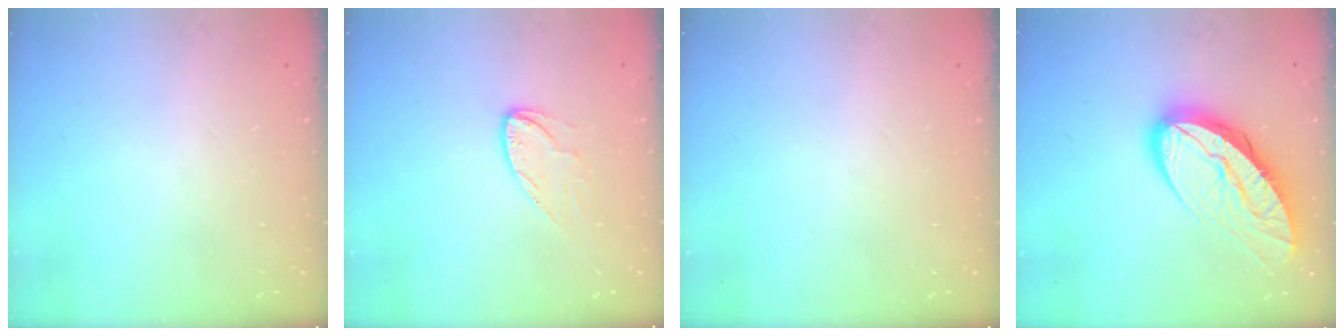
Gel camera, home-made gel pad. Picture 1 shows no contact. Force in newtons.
{"total": 7.0, "press": 7.0, "slide": 0.3}
{"total": 0.0}
{"total": 14.7, "press": 14.6, "slide": 1.4}